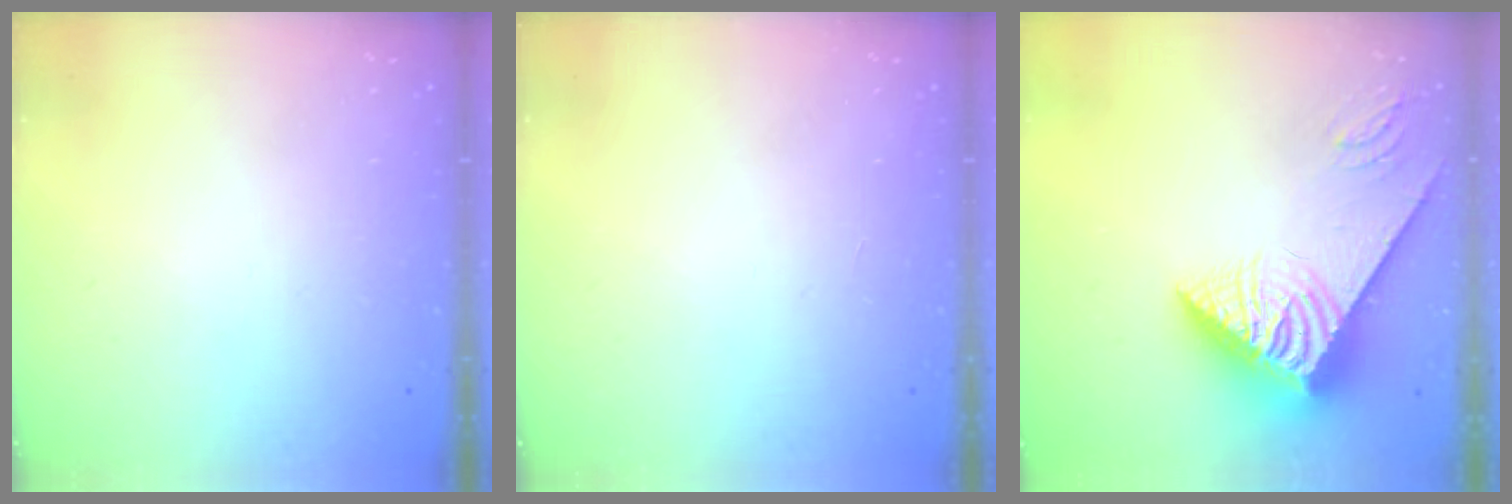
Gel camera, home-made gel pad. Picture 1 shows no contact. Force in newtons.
{"total": 0.0}
{"total": 9.7, "press": 9.7, "slide": 1.2}